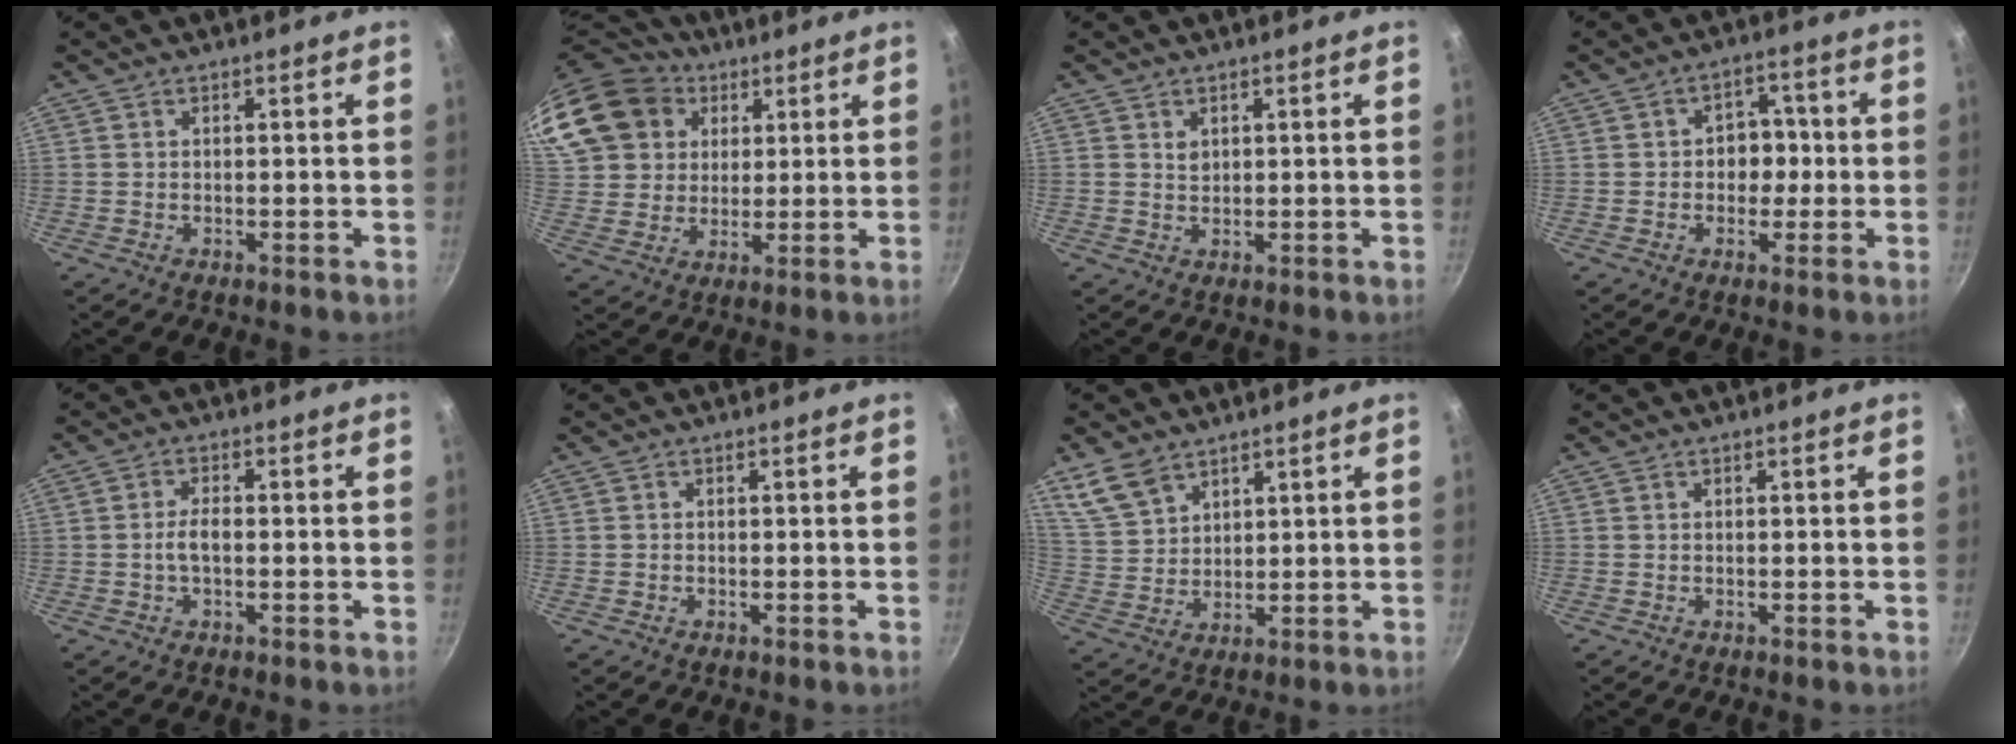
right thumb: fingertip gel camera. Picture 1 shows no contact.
{"total": 22.4, "force": [9.5, 17.8, 9.7], "torque": [-0.218, 0.029, 0.183]}
{"total": 1.5, "force": [0.7, 1.1, 0.7], "torque": [-0.007, -0.002, 0.013]}
{"total": 5.8, "force": [-0.3, 4.7, 3.3], "torque": [0.005, 0.012, -0.008]}
{"total": 3.3, "force": [-0.5, 1.6, 2.8], "torque": [-0.052, 0.014, -0.011]}
{"total": 0.0}
{"total": 7.5, "force": [5.3, 4.5, 3.0], "torque": [-0.045, -0.013, 0.116]}
{"total": 0.0}